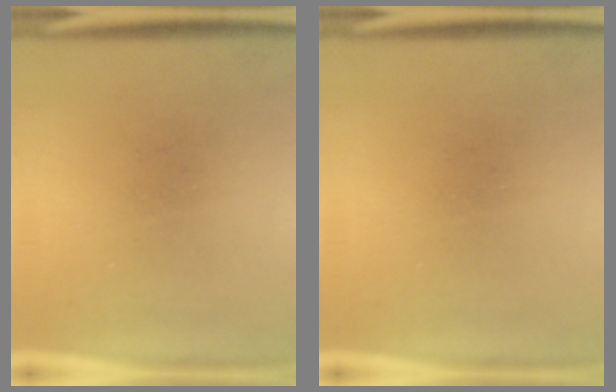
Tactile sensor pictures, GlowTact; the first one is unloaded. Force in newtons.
{"total": 0.0}